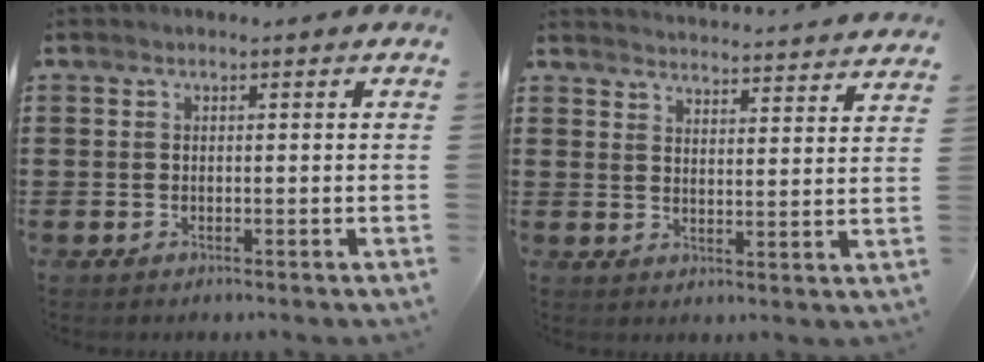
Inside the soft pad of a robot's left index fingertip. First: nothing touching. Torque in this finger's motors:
{"motor_torque": [-0.36, 0.34, -0.06, 0.03]}